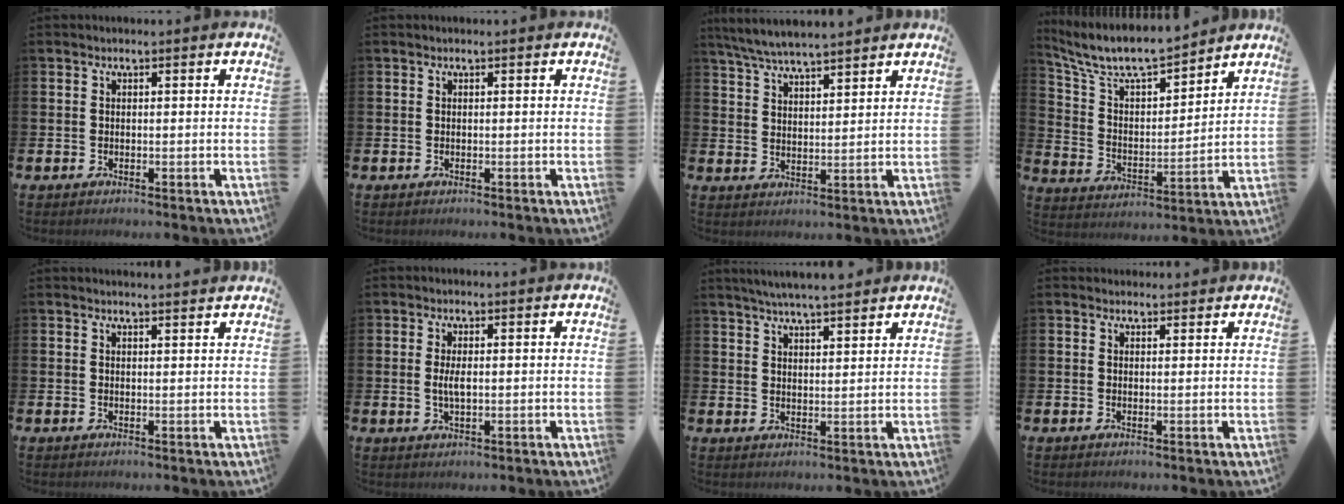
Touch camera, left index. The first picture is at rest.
{"total": 0.0}
{"total": 5.8, "force": [5.6, 0.3, 1.3], "torque": [-0.045, -0.023, 0.103]}
{"total": 8.7, "force": [8.1, 1.8, 2.6], "torque": [-0.092, -0.059, 0.142]}
{"total": 1.5, "force": [1.5, -0.1, 0.0], "torque": [0.008, -0.009, 0.026]}
{"total": 2.6, "force": [0.1, 1.0, 2.4], "torque": [-0.044, 0.003, -0.001]}
{"total": 5.1, "force": [4.9, 0.1, 1.2], "torque": [-0.029, -0.017, 0.088]}
{"total": 1.3, "force": [1.2, 0.5, -0.1], "torque": [0.021, -0.005, 0.018]}